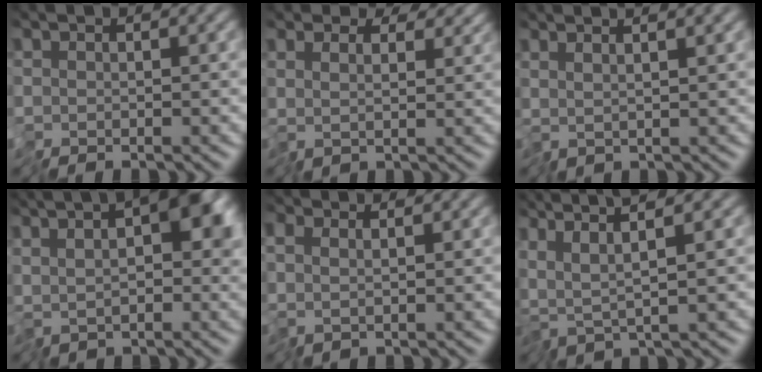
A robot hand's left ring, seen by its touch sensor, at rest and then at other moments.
{"total": 4.3, "force": [3.3, 2.1, 1.7], "torque": [-0.047, 0.009, 0.045]}
{"total": 3.5, "force": [2.5, 0.1, 2.4], "torque": [-0.034, 0.016, 0.041]}
{"total": 7.5, "force": [2.0, 3.1, 6.5], "torque": [-0.101, 0.010, 0.030]}
{"total": 1.0, "force": [0.5, 0.5, 0.7], "torque": [-0.017, 0.003, 0.008]}
{"total": 6.4, "force": [3.7, 0.3, 5.2], "torque": [-0.099, 0.021, 0.060]}